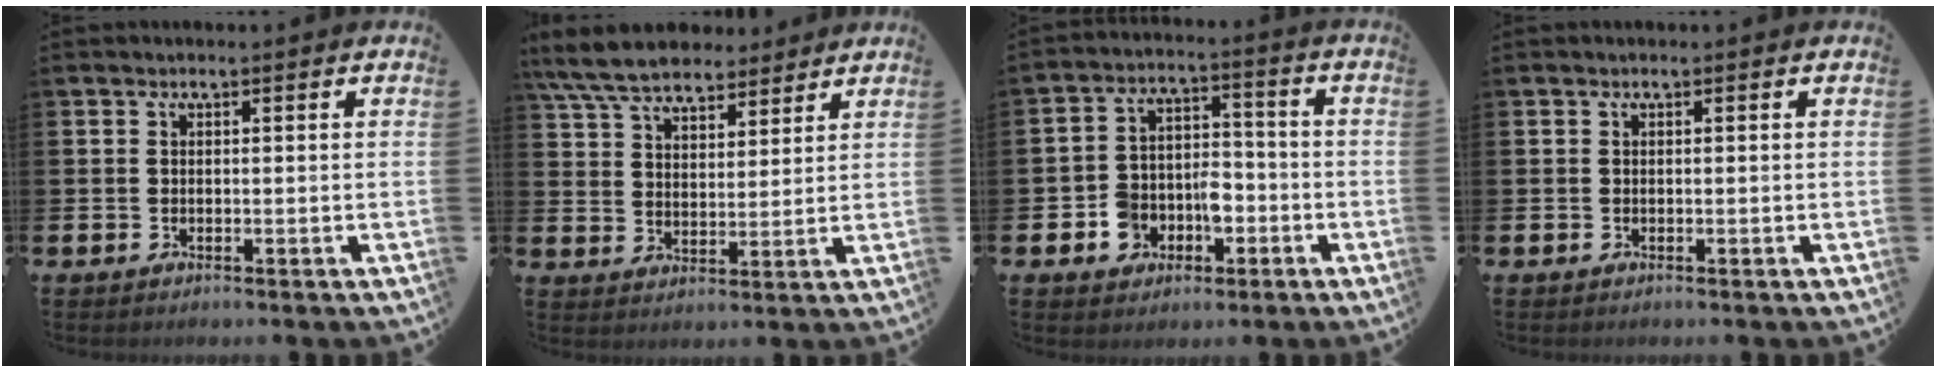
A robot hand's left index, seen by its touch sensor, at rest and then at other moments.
{"total": 7.8, "force": [7.2, 2.4, 2.0], "torque": [-0.069, -0.025, 0.134]}
{"total": 6.0, "force": [-2.6, 4.5, 2.8], "torque": [-0.061, 0.012, -0.050]}
{"total": 0.0}